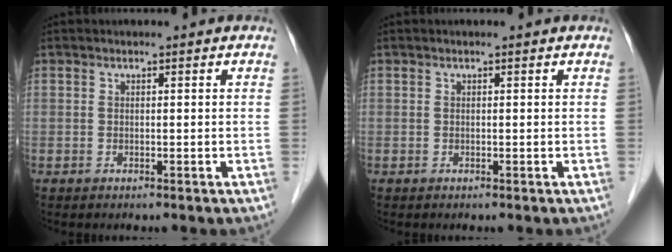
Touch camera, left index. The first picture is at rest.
{"total": 0.0}